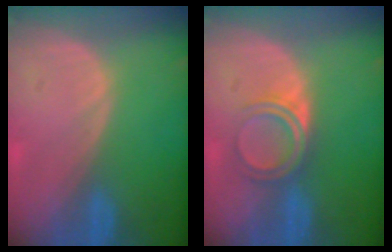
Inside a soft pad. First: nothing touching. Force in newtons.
{"total": 4.8, "press": 4.2, "slide": 2.4}